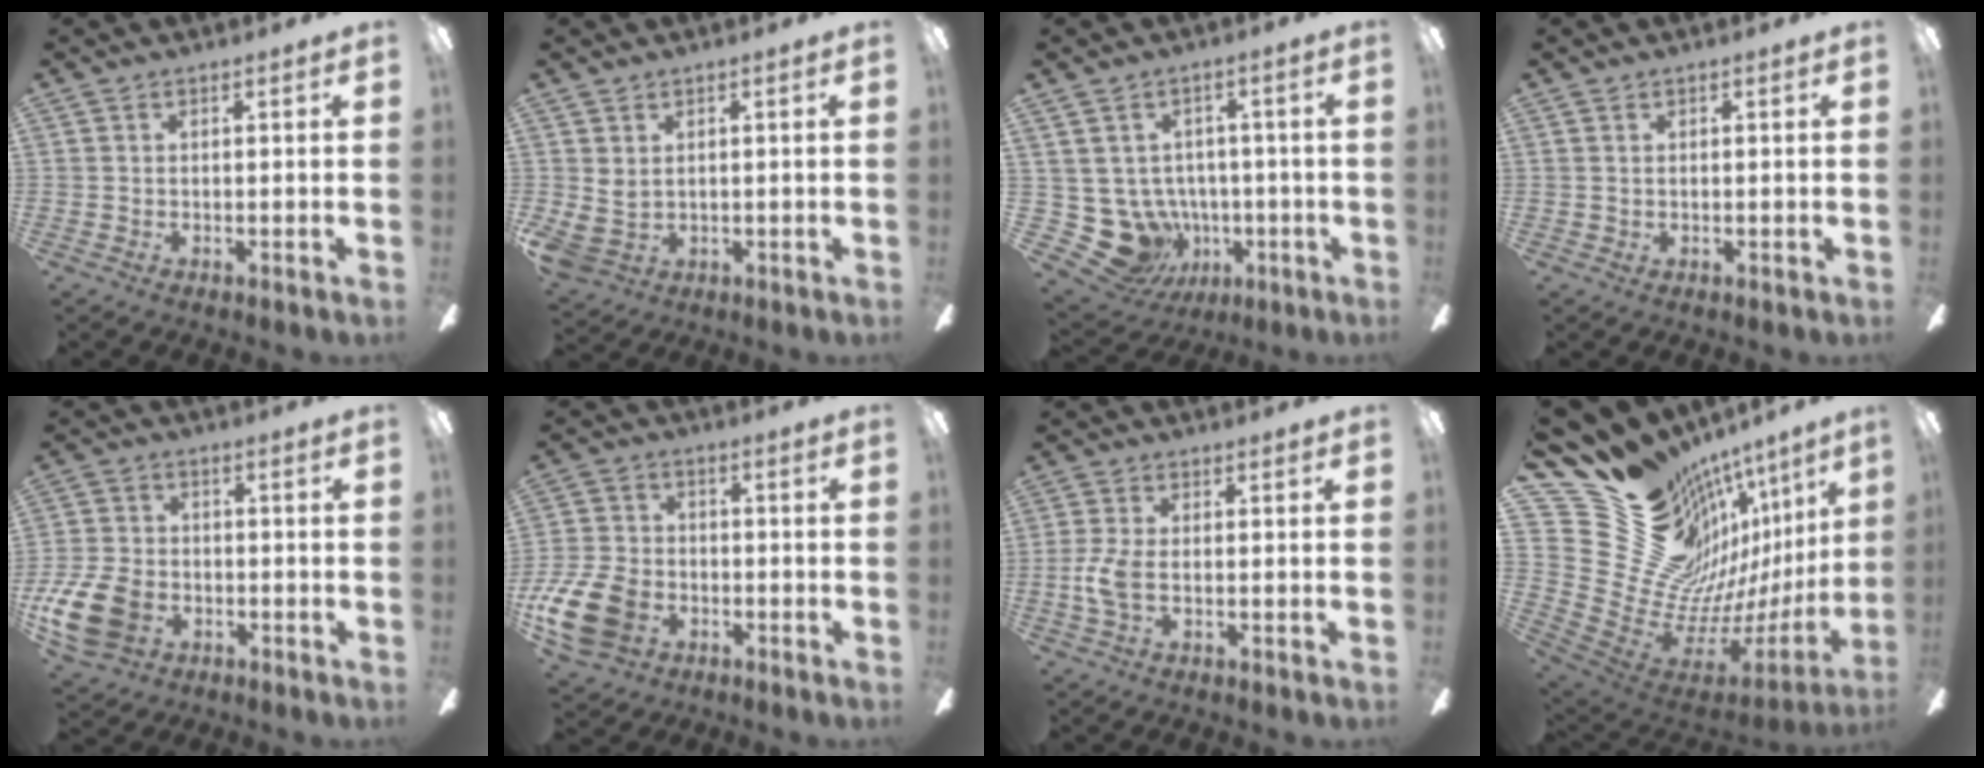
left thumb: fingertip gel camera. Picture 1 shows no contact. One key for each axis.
{"total": 3.5, "fx": 1.9, "fy": 2.6, "fz": 1.4, "tx": -0.040, "ty": -0.012, "tz": 0.036}
{"total": 11.1, "fx": -2.3, "fy": 10.1, "fz": 4.0, "tx": -0.129, "ty": 0.001, "tz": -0.029}
{"total": 0.5, "fx": 0.3, "fy": 0.4, "fz": 0.0, "tx": -0.001, "ty": 0.003, "tz": 0.004}
{"total": 12.6, "fx": -4.9, "fy": 8.9, "fz": 7.4, "tx": -0.174, "ty": 0.026, "tz": -0.087}
{"total": 13.9, "fx": -6.0, "fy": 9.6, "fz": 7.9, "tx": -0.183, "ty": 0.036, "tz": -0.110}
{"total": 5.8, "fx": -1.0, "fy": 2.5, "fz": 5.1, "tx": -0.113, "ty": 0.000, "tz": -0.022}
{"total": 24.3, "fx": 11.0, "fy": 16.9, "fz": 13.6, "tx": -0.211, "ty": -0.138, "tz": 0.274}